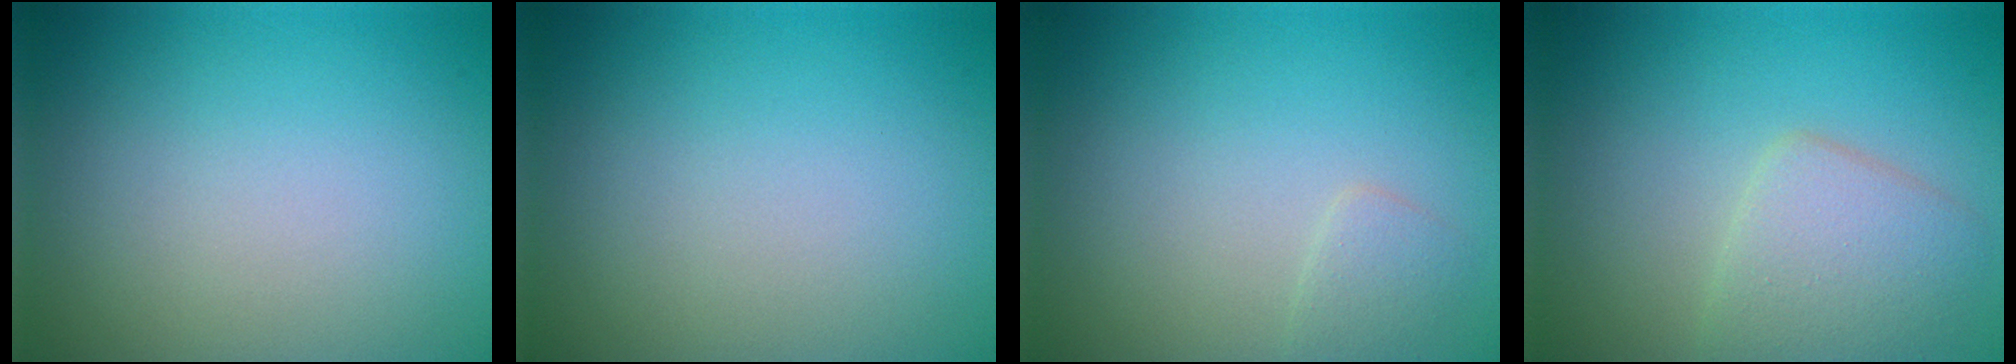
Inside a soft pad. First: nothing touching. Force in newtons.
{"total": 0.0}
{"total": 1.2, "press": 1.2, "slide": 0.1}
{"total": 3.6, "press": 3.6, "slide": 0.1}